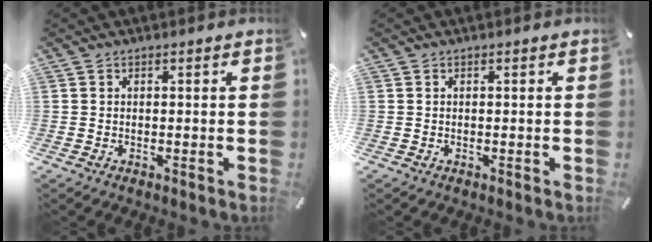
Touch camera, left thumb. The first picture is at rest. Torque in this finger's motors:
{"motor_torque": [0.00, 0.00, -0.02, 0.01, 0.00]}